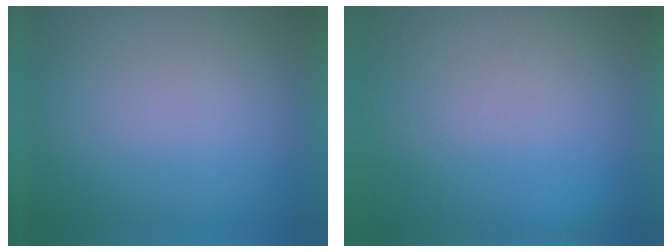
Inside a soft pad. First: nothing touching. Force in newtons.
{"total": 5.8}